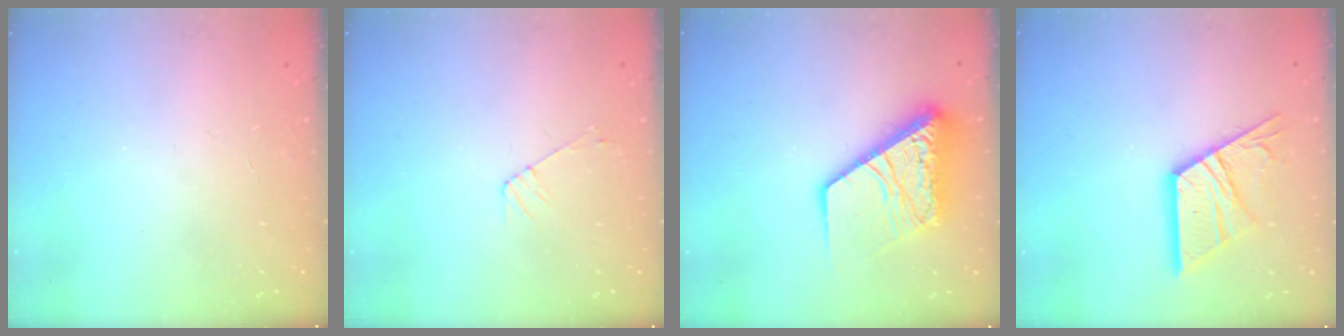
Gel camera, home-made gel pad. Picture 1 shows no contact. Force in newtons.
{"total": 3.7, "press": 3.6, "slide": 0.5}
{"total": 15.5, "press": 15.4, "slide": 1.9}
{"total": 14.1, "press": 14.1, "slide": 0.8}